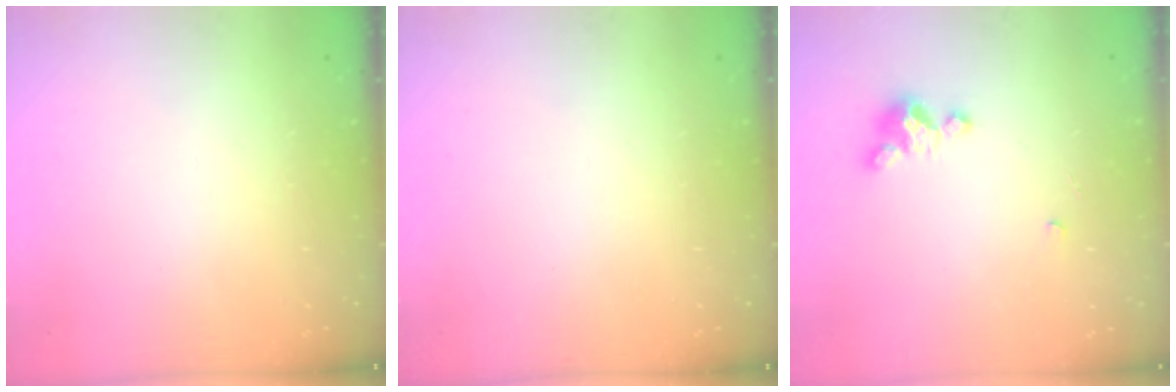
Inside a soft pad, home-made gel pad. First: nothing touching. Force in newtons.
{"total": 0.0}
{"total": 3.6, "press": 3.6, "slide": 0.2}